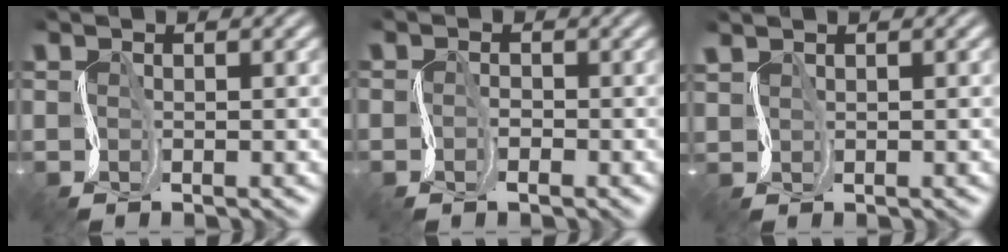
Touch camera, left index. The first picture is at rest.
{"total": 1.5, "force": [-0.7, 1.3, 0.4], "torque": [-0.003, 0.005, -0.022]}
{"total": 0.5, "force": [0.5, 0.2, 0.1], "torque": [-0.006, 0.003, 0.016]}